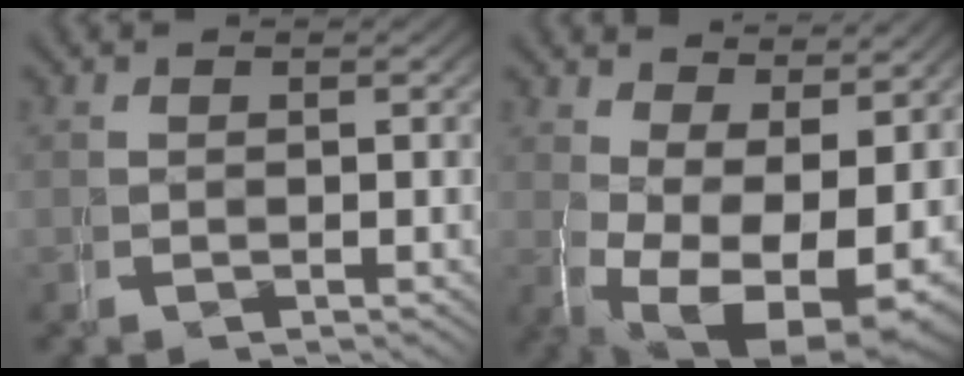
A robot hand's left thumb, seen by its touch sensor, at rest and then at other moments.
{"total": 10.6, "force": [-1.7, 7.0, 7.7], "torque": [-0.151, -0.077, 0.016]}